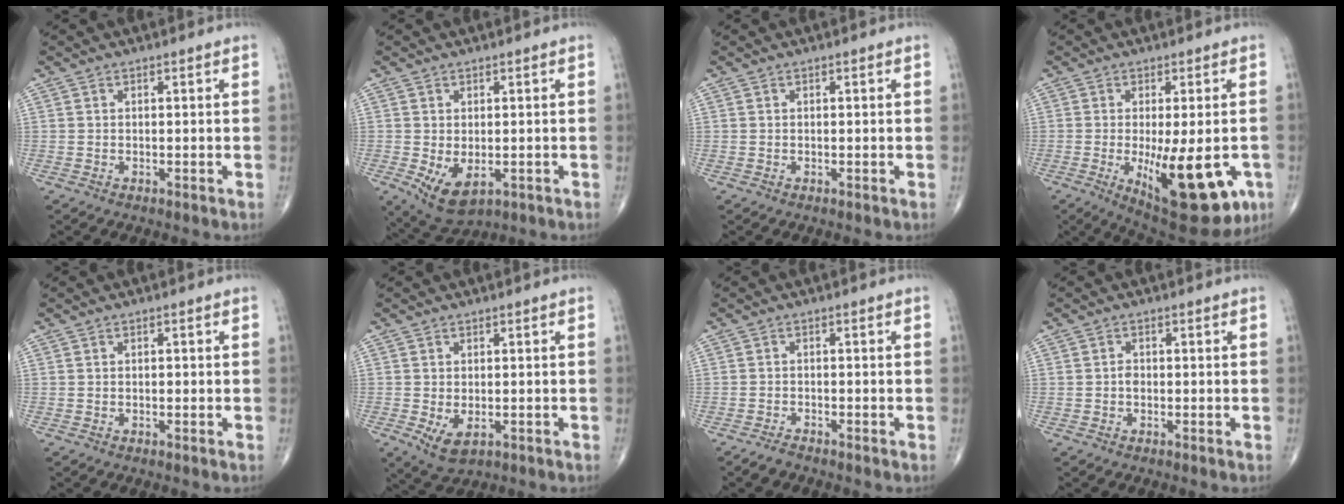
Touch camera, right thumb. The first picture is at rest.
{"total": 6.7, "force": [-1.5, 3.8, 5.3], "torque": [-0.085, -0.009, -0.009]}
{"total": 0.0}
{"total": 17.4, "force": [-5.0, 6.4, 15.4], "torque": [-0.188, -0.021, -0.052]}
{"total": 0.6, "force": [0.0, 0.3, 0.5], "torque": [-0.010, -0.001, 0.000]}
{"total": 4.5, "force": [-1.1, 2.6, 3.6], "torque": [-0.062, -0.009, -0.007]}
{"total": 1.6, "force": [-1.5, 0.4, 0.6], "torque": [-0.017, 0.000, -0.029]}
{"total": 1.2, "force": [-0.2, 0.9, 0.8], "torque": [-0.009, 0.003, -0.005]}